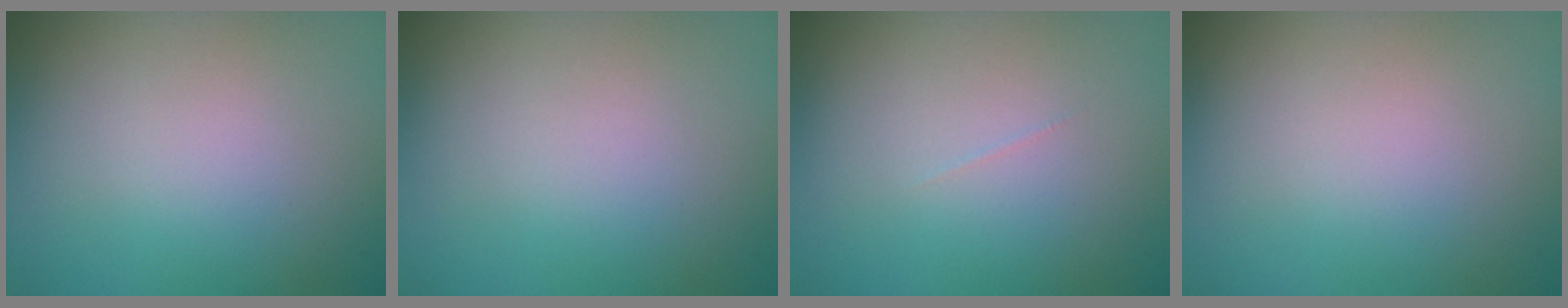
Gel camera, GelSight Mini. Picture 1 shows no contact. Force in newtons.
{"total": 0.0}
{"total": 0.0}
{"total": 0.0}